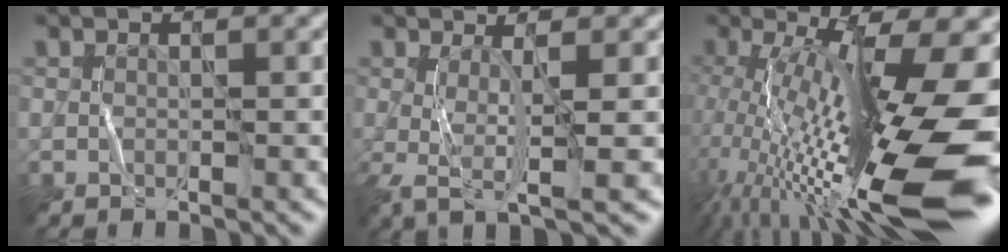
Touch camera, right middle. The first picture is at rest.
{"total": 3.9, "force": [-0.6, 0.7, 3.7], "torque": [-0.075, 0.002, -0.008]}
{"total": 16.4, "force": [-2.1, 4.4, 15.7], "torque": [-0.271, 0.017, -0.030]}